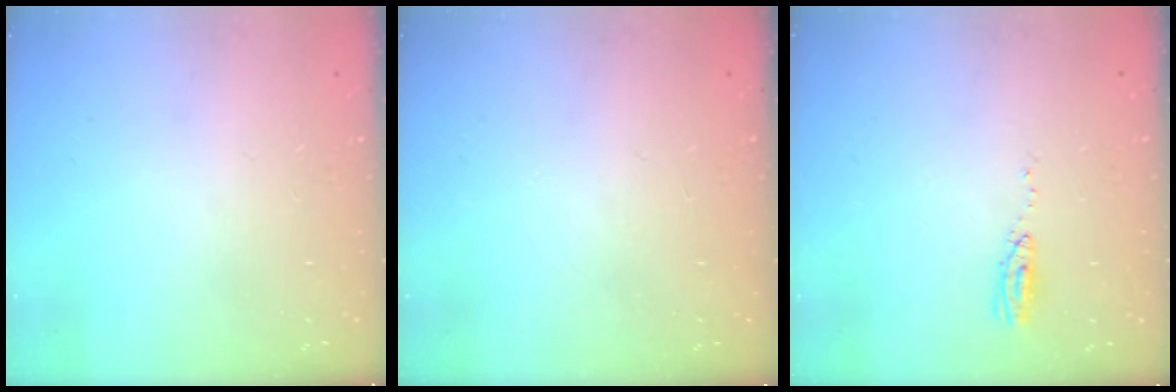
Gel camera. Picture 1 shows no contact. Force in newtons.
{"total": 0.0}
{"total": 3.9, "press": 3.7, "slide": 1.4}